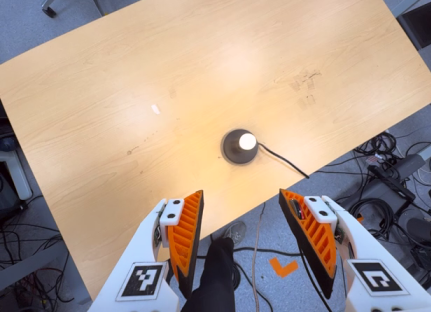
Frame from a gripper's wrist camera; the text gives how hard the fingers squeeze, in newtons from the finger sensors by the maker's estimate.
{"total": 0.0}